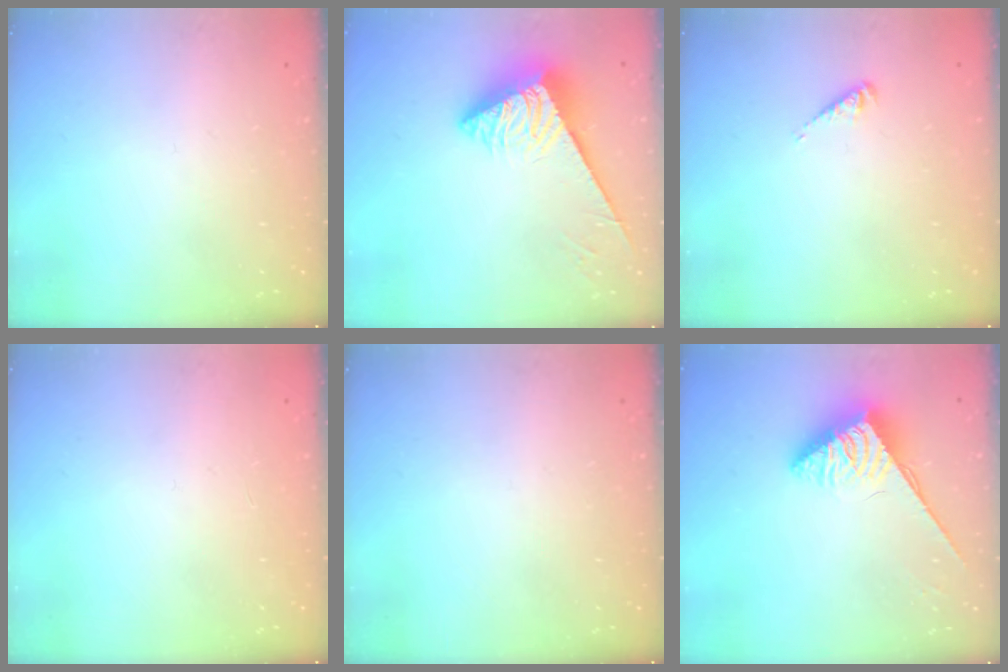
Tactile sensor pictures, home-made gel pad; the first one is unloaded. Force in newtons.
{"total": 5.2, "press": 5.1, "slide": 0.5}
{"total": 2.7, "press": 2.7, "slide": 0.6}
{"total": 0.0}
{"total": 0.0}
{"total": 3.9, "press": 3.9, "slide": 0.5}